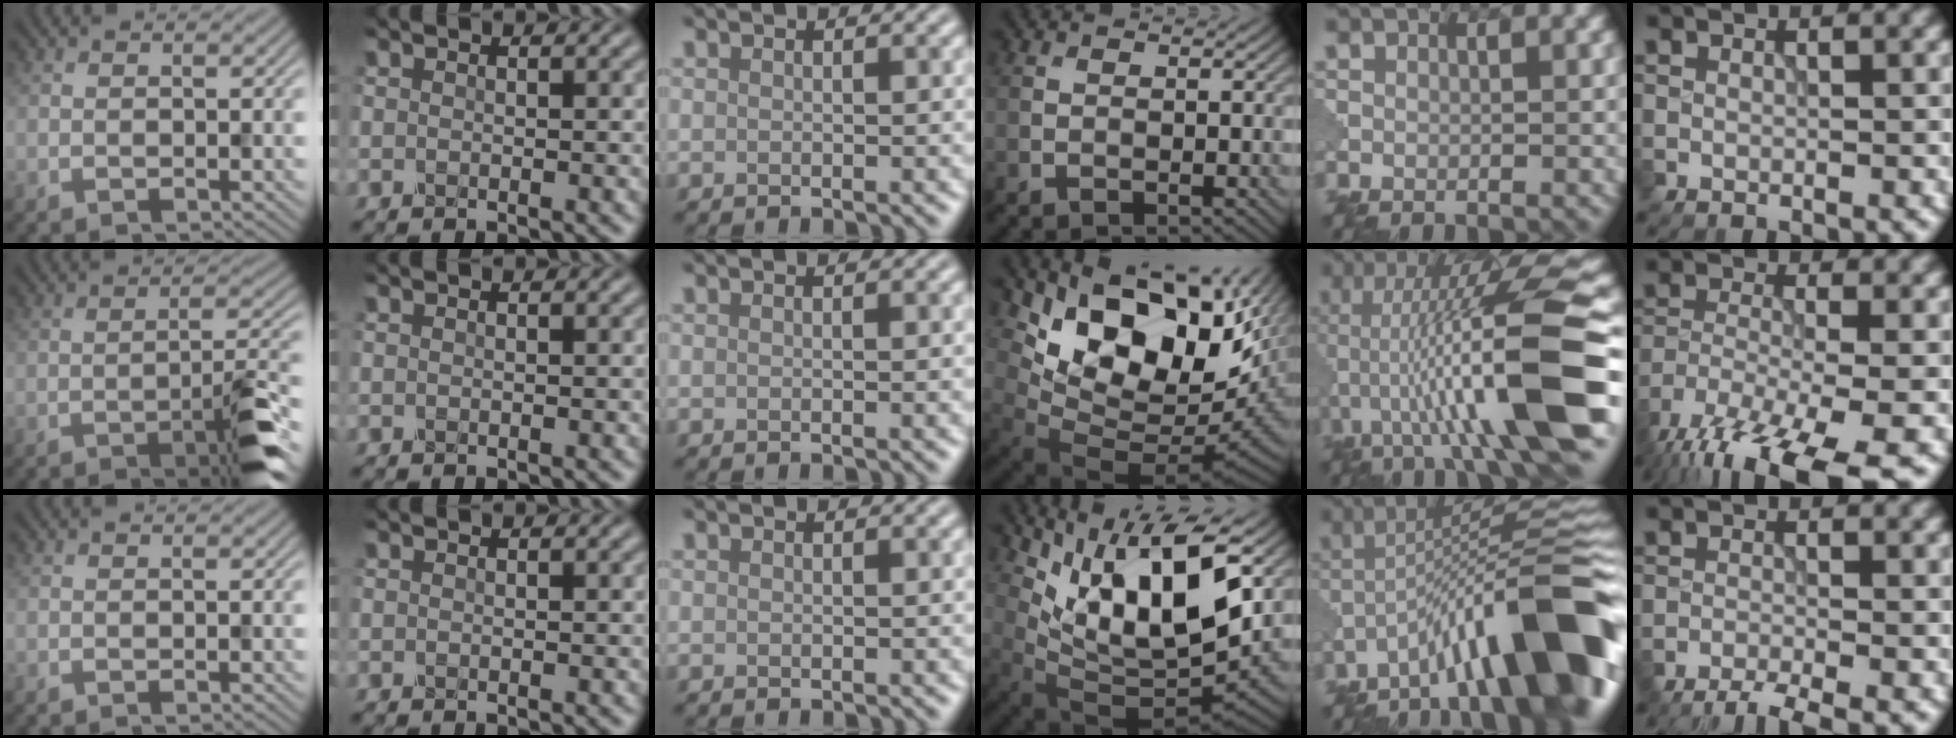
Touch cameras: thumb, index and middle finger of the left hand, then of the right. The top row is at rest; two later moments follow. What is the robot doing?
{"motion": "disassemble", "object": "pitcher"}